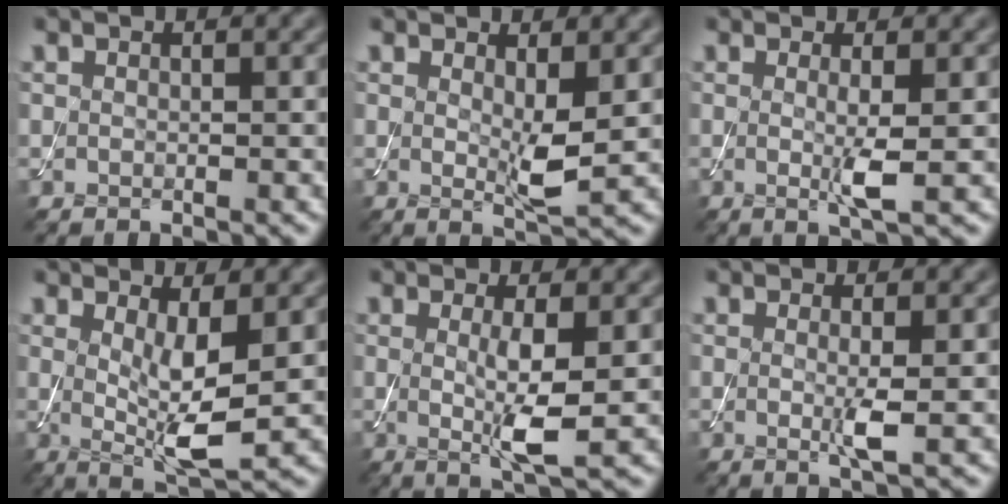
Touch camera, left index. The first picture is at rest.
{"total": 2.7, "force": [0.5, 0.5, 2.7], "torque": [-0.048, -0.011, 0.012]}
{"total": 2.3, "force": [-0.1, 0.2, 2.2], "torque": [-0.049, -0.009, -0.002]}
{"total": 4.7, "force": [0.3, 1.1, 4.6], "torque": [-0.078, -0.016, 0.011]}
{"total": 3.8, "force": [0.0, 0.5, 3.8], "torque": [-0.074, -0.012, 0.004]}
{"total": 1.8, "force": [-0.1, 0.1, 1.8], "torque": [-0.041, -0.006, -0.003]}